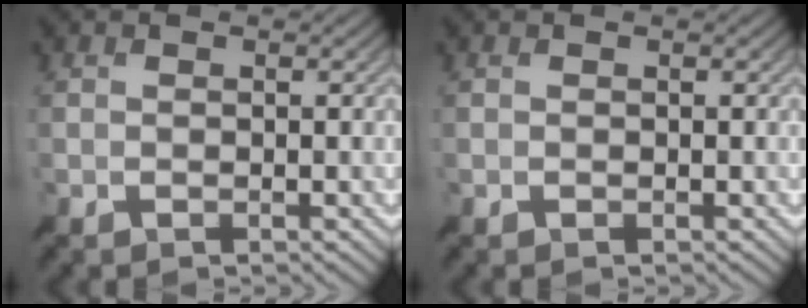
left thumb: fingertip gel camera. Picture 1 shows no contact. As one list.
[{"total": 0.0}]